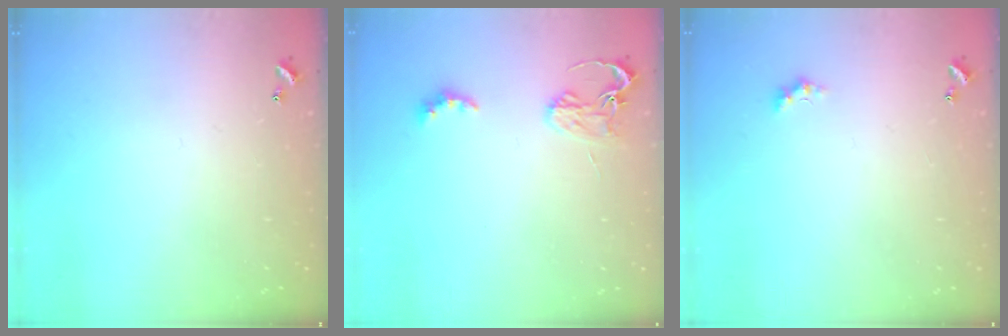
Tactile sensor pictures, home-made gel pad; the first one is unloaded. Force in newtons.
{"total": 2.9, "press": 2.8, "slide": 0.6}
{"total": 1.1, "press": 1.1, "slide": 0.4}